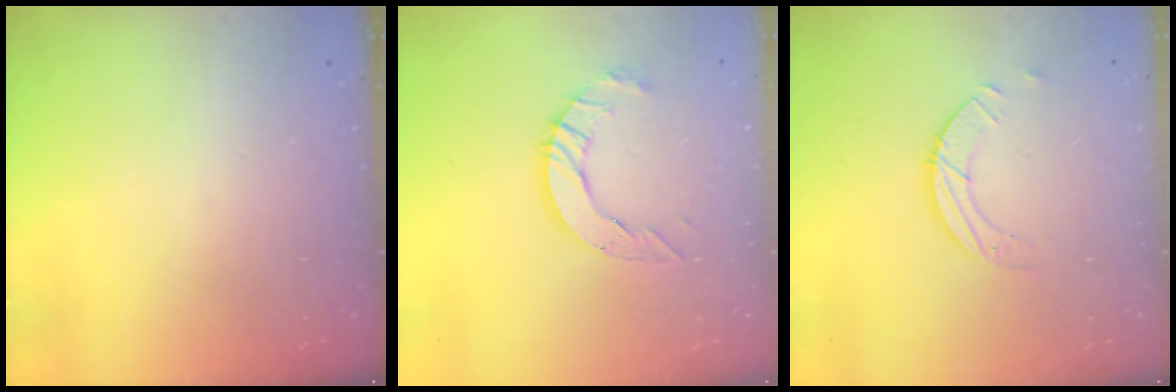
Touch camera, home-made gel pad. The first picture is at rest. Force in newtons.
{"total": 8.1, "press": 8.0, "slide": 0.3}
{"total": 4.0, "press": 4.0, "slide": 0.4}